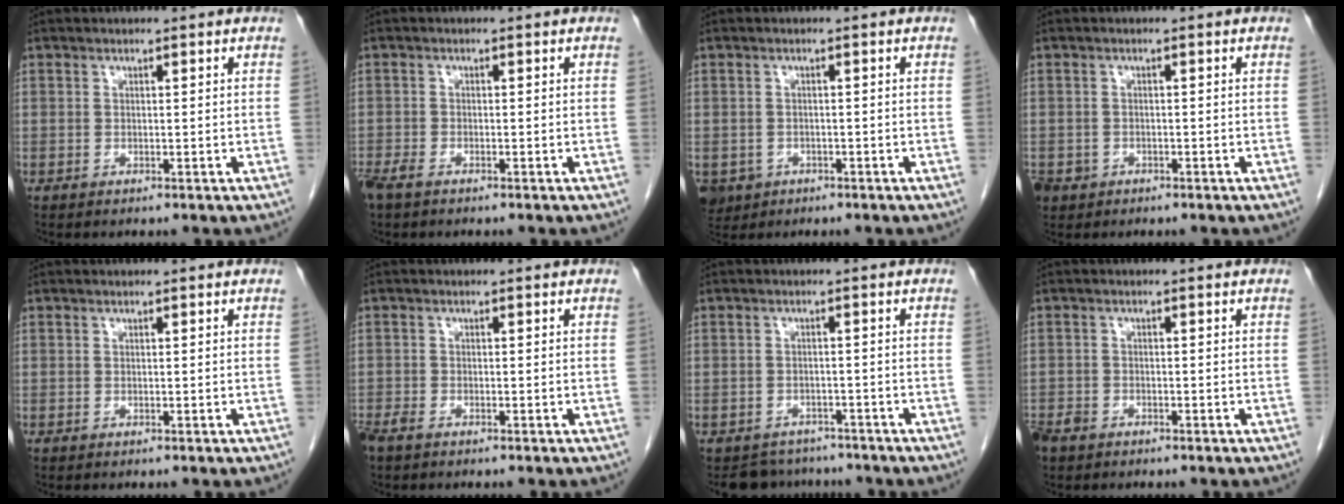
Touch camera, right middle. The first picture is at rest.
{"total": 3.0, "force": [-2.2, 1.1, 1.7], "torque": [-0.041, -0.007, -0.039]}
{"total": 4.9, "force": [-2.5, 4.0, 1.2], "torque": [-0.027, 0.000, -0.036]}
{"total": 4.2, "force": [-2.3, 3.4, 0.7], "torque": [-0.019, 0.003, -0.035]}
{"total": 0.0}
{"total": 2.7, "force": [-2.1, 1.1, 1.4], "torque": [-0.034, -0.006, -0.036]}
{"total": 5.4, "force": [-4.8, 2.3, -0.4], "torque": [0.009, 0.009, -0.065]}
{"total": 3.0, "force": [-2.2, 1.7, 1.0], "torque": [-0.024, 0.000, -0.038]}